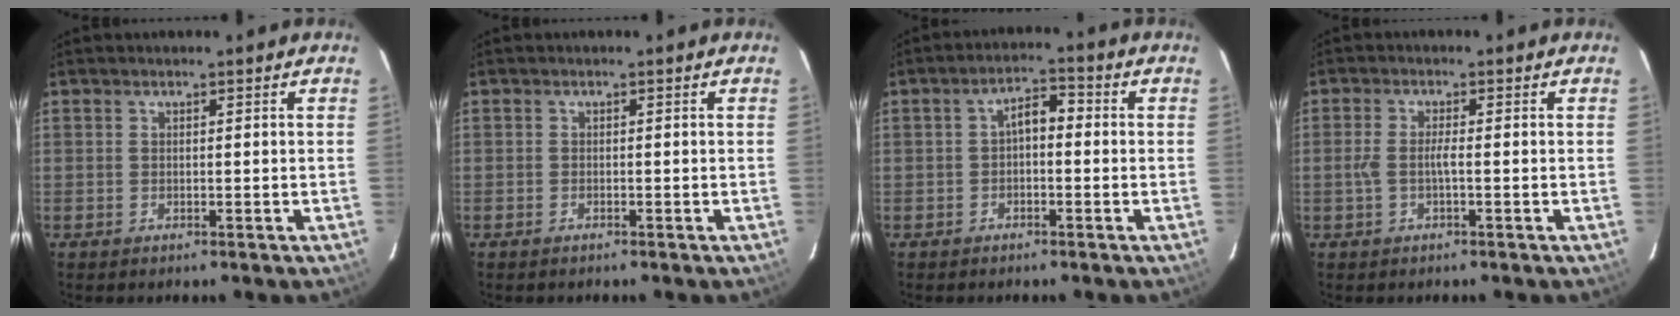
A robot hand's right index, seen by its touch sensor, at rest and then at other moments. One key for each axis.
{"total": 0.7, "fx": -0.7, "fy": 0.3, "fz": 0.1, "tx": -0.003, "ty": 0.000, "tz": -0.013}
{"total": 3.7, "fx": -0.6, "fy": 2.0, "fz": 3.1, "tx": -0.053, "ty": 0.016, "tz": -0.009}
{"total": 2.7, "fx": -0.7, "fy": 0.3, "fz": 2.6, "tx": -0.055, "ty": 0.004, "tz": -0.012}